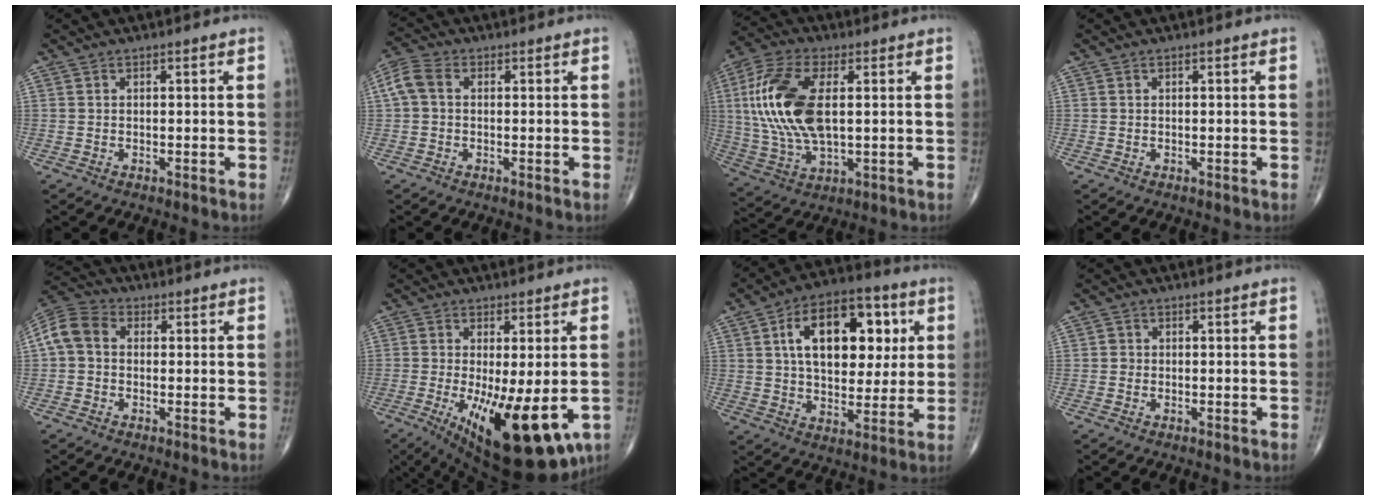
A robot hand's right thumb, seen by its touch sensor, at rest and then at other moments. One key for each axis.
{"total": 5.1, "fx": 0.6, "fy": 3.6, "fz": 3.6, "tx": -0.086, "ty": 0.018, "tz": 0.005}
{"total": 17.9, "fx": 2.4, "fy": 8.8, "fz": 15.4, "tx": -0.335, "ty": -0.001, "tz": 0.046}
{"total": 0.0}
{"total": 7.8, "fx": 0.5, "fy": 5.9, "fz": 5.1, "tx": -0.100, "ty": 0.027, "tz": -0.003}
{"total": 18.3, "fx": -5.3, "fy": 6.1, "fz": 16.4, "tx": -0.235, "ty": -0.032, "tz": -0.059}
{"total": 19.3, "fx": 5.2, "fy": 11.3, "fz": 14.8, "tx": -0.190, "ty": 0.005, "tz": 0.079}
{"total": 0.9, "fx": -0.2, "fy": 0.8, "fz": 0.2, "tx": 0.002, "ty": 0.003, "tz": -0.004}